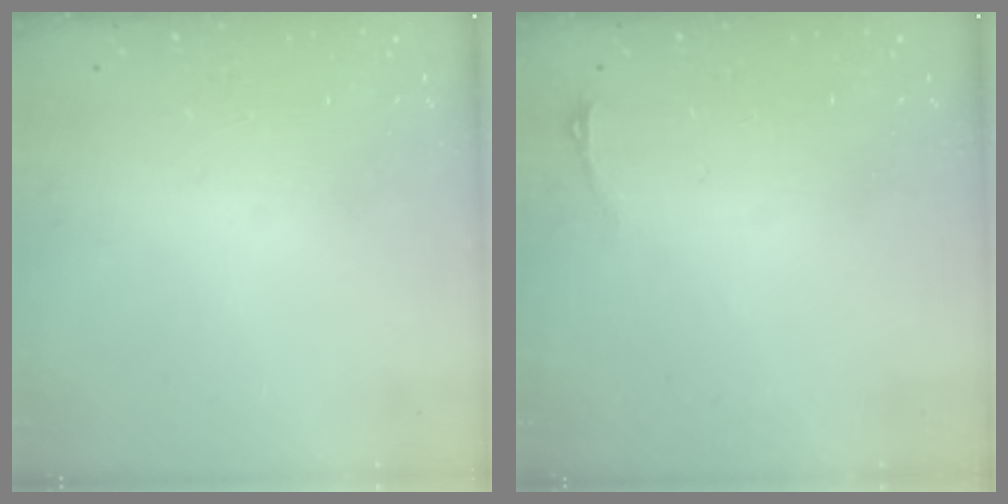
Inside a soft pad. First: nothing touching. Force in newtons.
{"total": 2.9, "press": 2.6, "slide": 1.5}